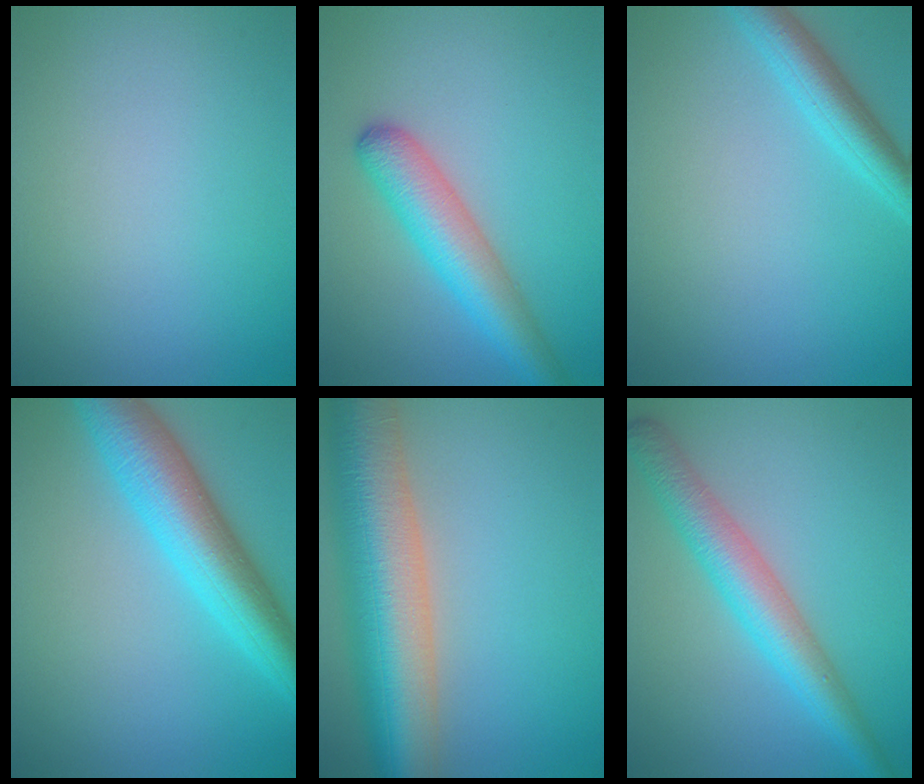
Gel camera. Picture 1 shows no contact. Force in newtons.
{"total": 5.4, "press": 5.4, "slide": 0.2}
{"total": 3.6, "press": 3.5, "slide": 0.2}
{"total": 7.7, "press": 7.7, "slide": 0.1}
{"total": 12.6, "press": 12.6, "slide": 0.7}
{"total": 5.4, "press": 5.4, "slide": 0.1}